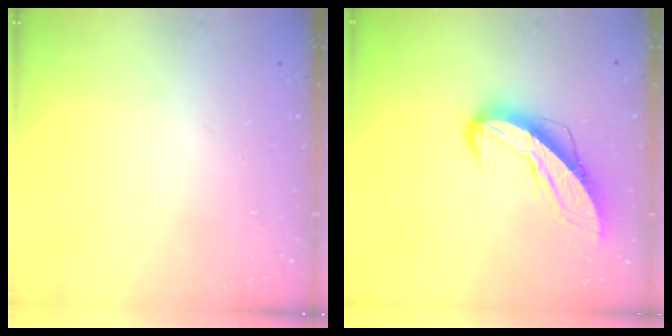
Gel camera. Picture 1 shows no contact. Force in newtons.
{"total": 11.0, "press": 11.0, "slide": 1.2}